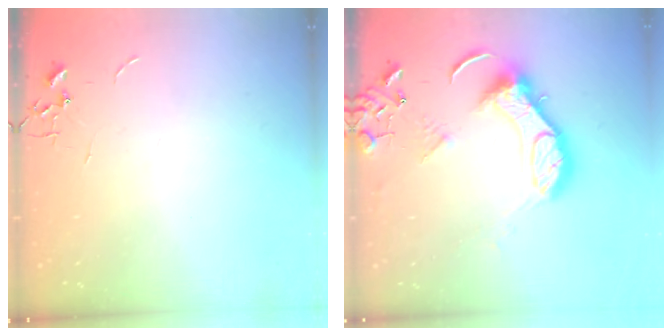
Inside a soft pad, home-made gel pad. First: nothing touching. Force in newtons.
{"total": 14.2, "press": 14.1, "slide": 1.4}